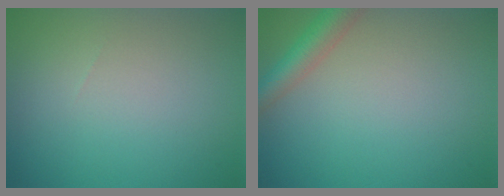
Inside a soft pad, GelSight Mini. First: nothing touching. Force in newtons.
{"total": 3.5, "press": 3.5, "slide": 0.1}